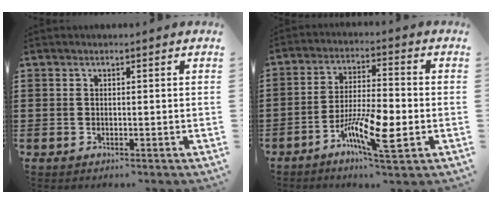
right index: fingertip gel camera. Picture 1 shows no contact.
{"total": 9.9, "force": [-3.9, 2.2, 8.8], "torque": [-0.175, -0.004, -0.073]}